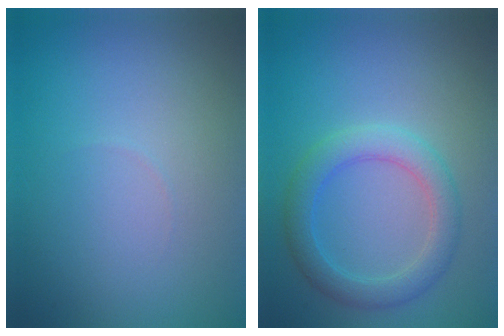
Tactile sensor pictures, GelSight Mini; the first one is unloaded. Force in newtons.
{"total": 3.6, "press": 3.6, "slide": 0.1}